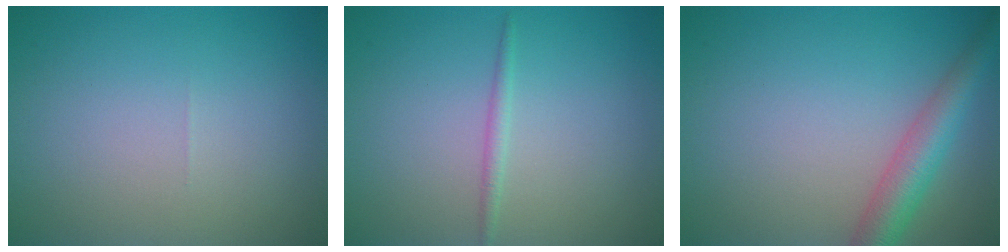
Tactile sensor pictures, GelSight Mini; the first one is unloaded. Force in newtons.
{"total": 1.0, "press": 1.0, "slide": 0.0}
{"total": 4.2, "press": 4.2, "slide": 0.2}